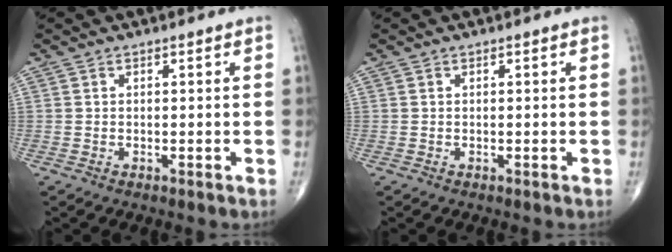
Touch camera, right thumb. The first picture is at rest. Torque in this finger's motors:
{"motor_torque": [-0.07, 0.02, 0.02, 0.02, 0.00]}